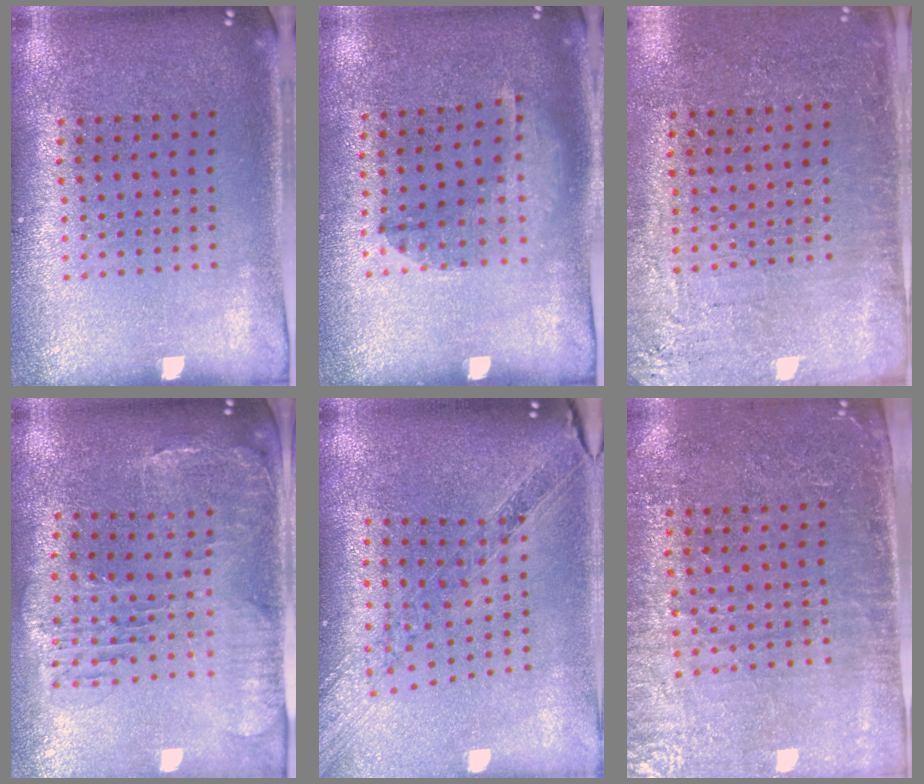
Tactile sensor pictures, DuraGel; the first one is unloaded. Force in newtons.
{"total": 1.2, "press": 1.0, "slide": 0.7}
{"total": 2.8, "press": 2.7, "slide": 0.6}
{"total": 1.4, "press": 1.4, "slide": 0.4}
{"total": 1.2, "press": 1.1, "slide": 0.3}
{"total": 3.5, "press": 3.1, "slide": 1.7}